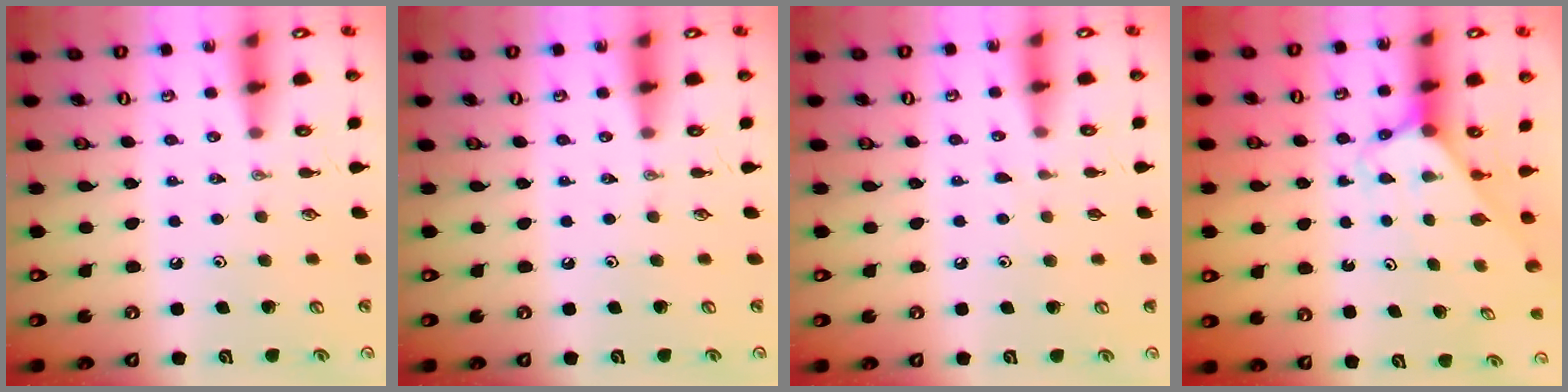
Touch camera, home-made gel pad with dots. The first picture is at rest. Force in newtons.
{"total": 0.0}
{"total": 5.0, "press": 5.0, "slide": 0.5}
{"total": 2.7, "press": 2.7, "slide": 0.1}